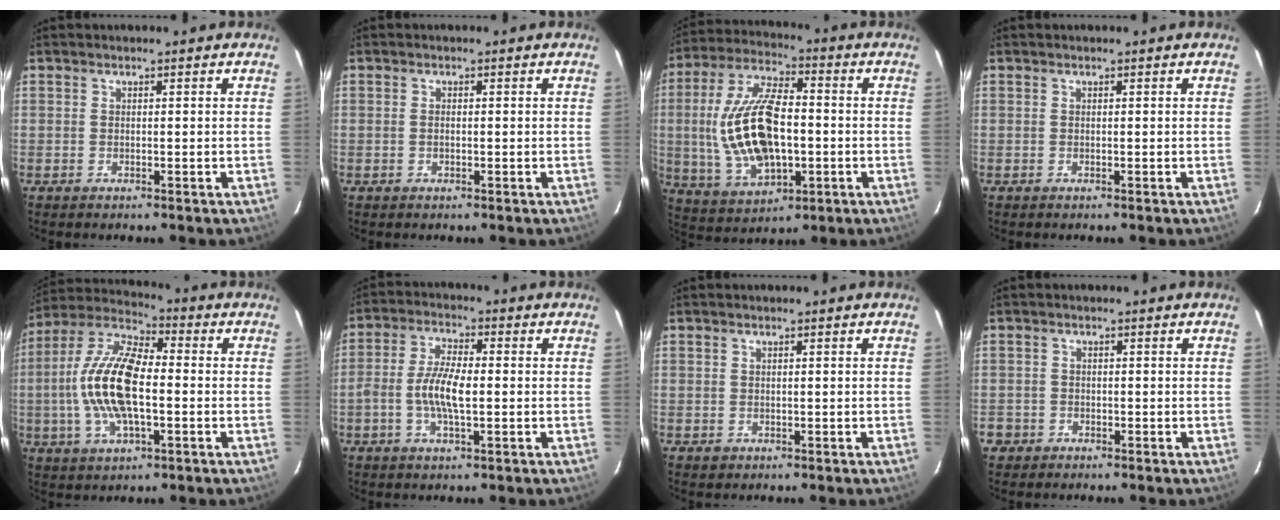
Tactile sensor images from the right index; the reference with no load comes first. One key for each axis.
{"total": 0.9, "fx": -0.1, "fy": 0.5, "fz": 0.7, "tx": -0.014, "ty": 0.001, "tz": -0.003}
{"total": 18.5, "fx": -1.1, "fy": 9.2, "fz": 16.0, "tx": -0.333, "ty": 0.004, "tz": -0.006}
{"total": 0.0}
{"total": 16.3, "fx": -1.6, "fy": 6.8, "fz": 14.8, "tx": -0.300, "ty": 0.008, "tz": -0.039}
{"total": 7.2, "fx": -1.1, "fy": 2.3, "fz": 6.8, "tx": -0.138, "ty": 0.007, "tz": -0.025}
{"total": 1.0, "fx": 0.0, "fy": 1.0, "fz": 0.1, "tx": 0.003, "ty": 0.001, "tz": 0.002}
{"total": 2.6, "fx": -1.2, "fy": 2.3, "fz": 0.3, "tx": -0.011, "ty": 0.005, "tz": -0.021}